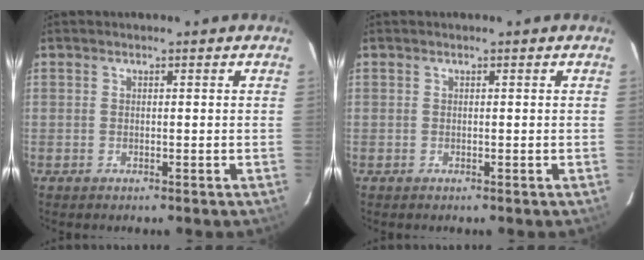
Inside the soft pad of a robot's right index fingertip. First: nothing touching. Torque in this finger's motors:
{"motor_torque": [-0.01, 0.01, 0.01, 0.00]}